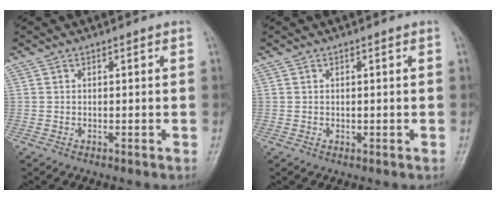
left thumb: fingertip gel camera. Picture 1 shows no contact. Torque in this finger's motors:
{"motor_torque": [-0.09, -0.07, 0.07, -0.04, 0.00]}